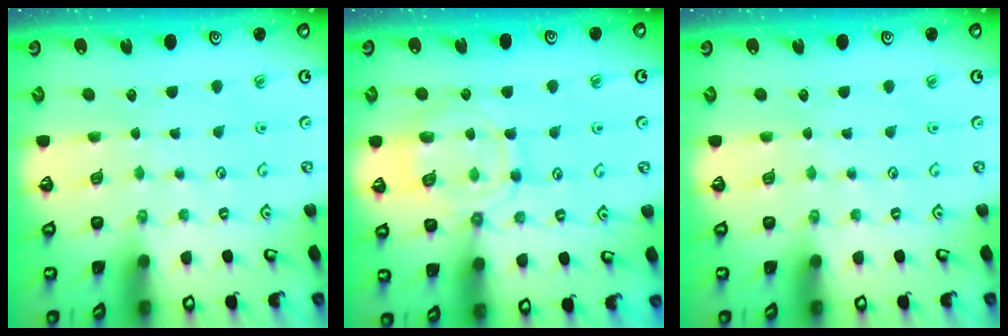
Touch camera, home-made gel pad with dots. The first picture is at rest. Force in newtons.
{"total": 12.1, "press": 12.0, "slide": 1.4}
{"total": 0.0}